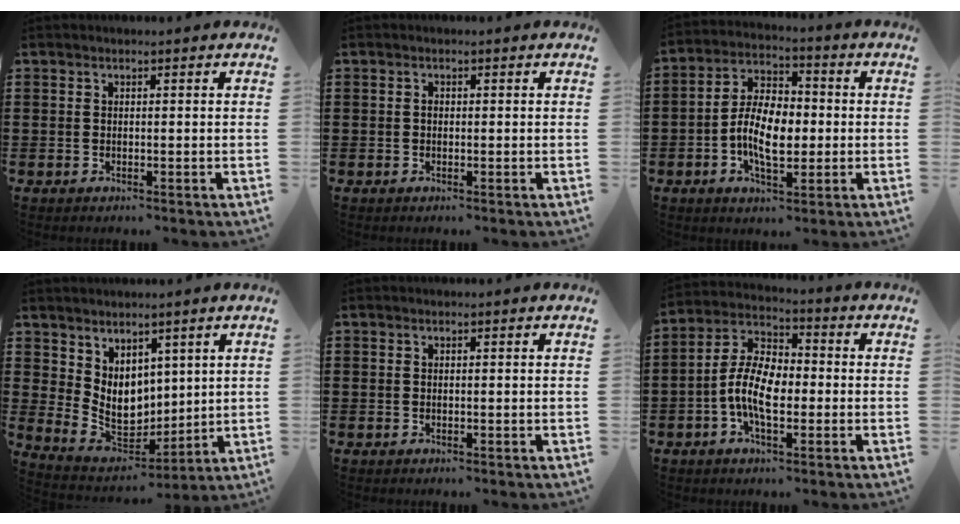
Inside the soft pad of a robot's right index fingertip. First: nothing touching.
{"total": 0.7, "force": [-0.1, 0.5, 0.5], "torque": [-0.012, 0.000, -0.002]}
{"total": 8.8, "force": [-1.4, 4.7, 7.3], "torque": [-0.156, 0.009, -0.031]}
{"total": 7.0, "force": [2.8, 5.5, 3.2], "torque": [-0.072, -0.013, 0.058]}
{"total": 0.0}
{"total": 8.6, "force": [-2.1, 4.3, 7.1], "torque": [-0.172, -0.003, -0.047]}